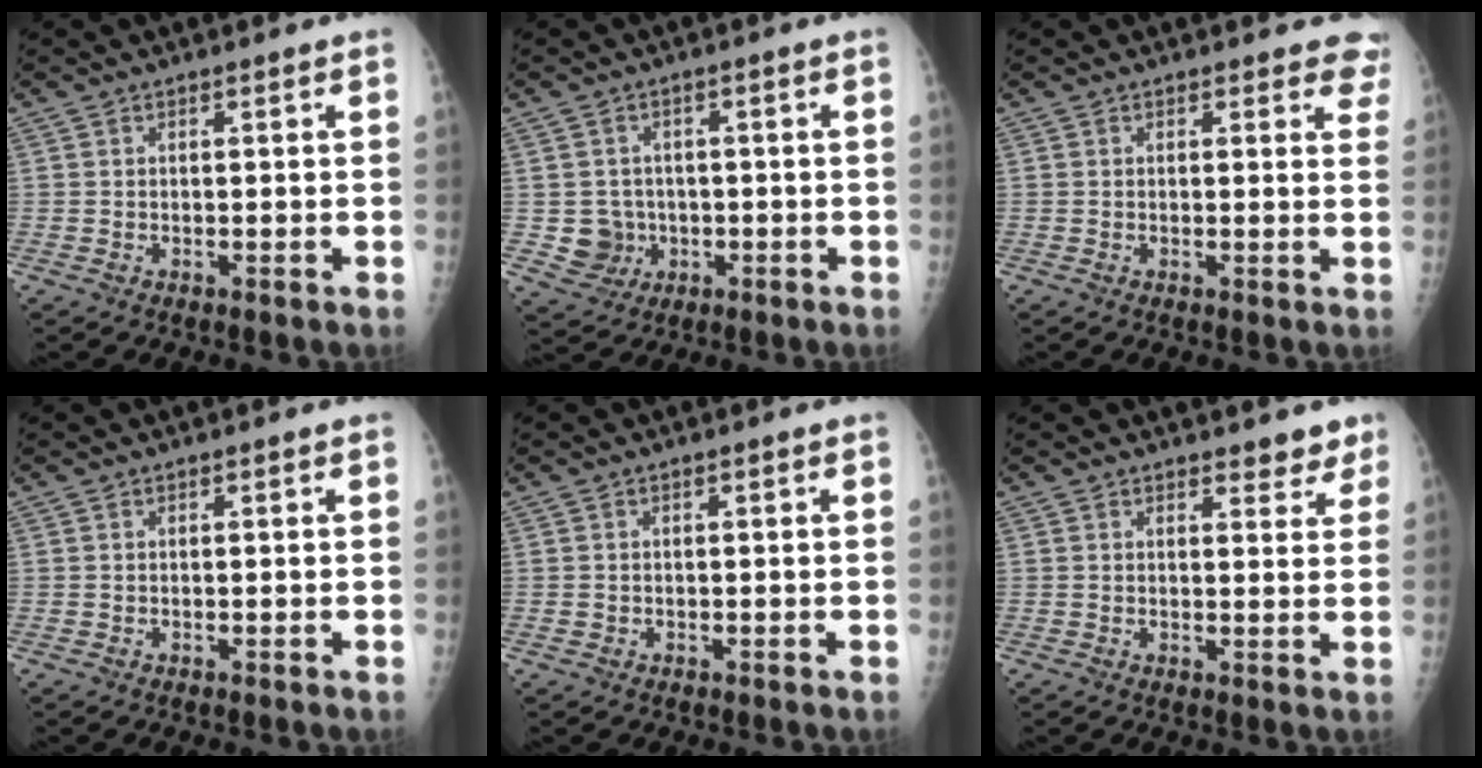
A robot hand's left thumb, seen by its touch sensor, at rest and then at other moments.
{"total": 5.4, "force": [-0.6, 5.3, 1.1], "torque": [0.008, 0.008, -0.003]}
{"total": 4.4, "force": [3.8, 2.0, 1.0], "torque": [0.028, -0.018, 0.021]}
{"total": 0.0}
{"total": 0.7, "force": [-0.1, 0.7, 0.2], "torque": [0.000, 0.002, -0.001]}
{"total": 3.8, "force": [3.1, 1.7, 1.3], "torque": [0.012, -0.018, 0.035]}